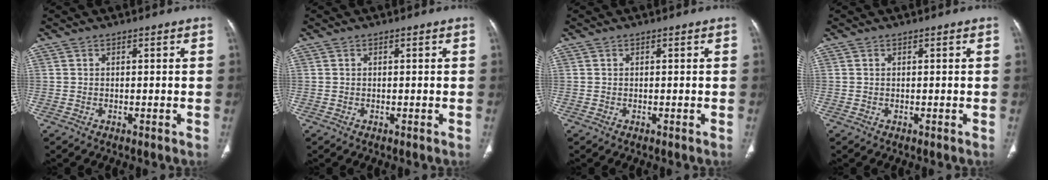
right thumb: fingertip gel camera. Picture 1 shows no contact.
{"total": 0.0}
{"total": 0.0}
{"total": 0.0}